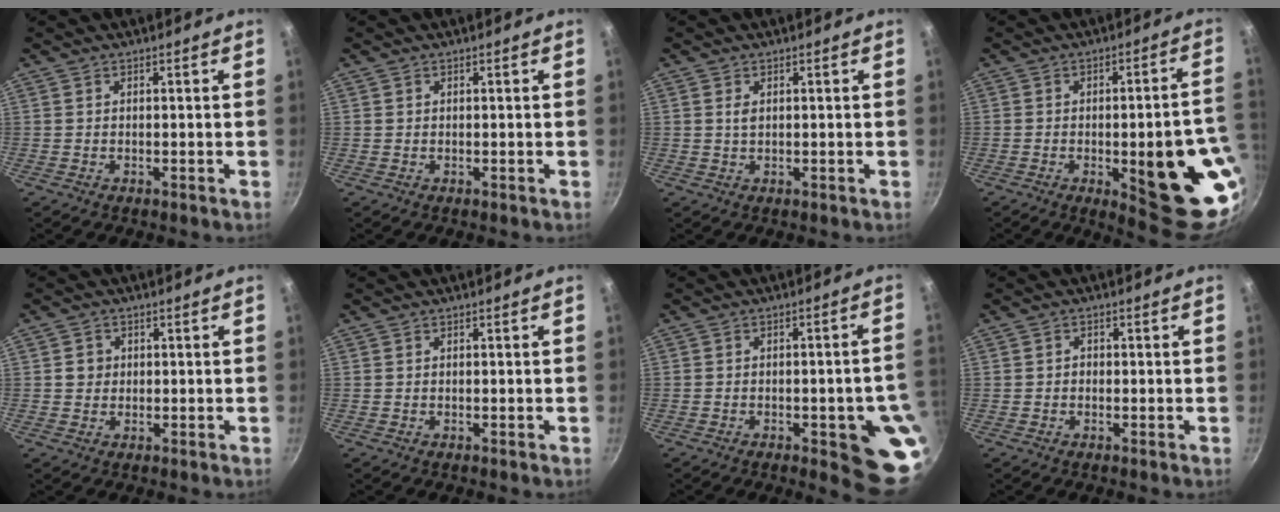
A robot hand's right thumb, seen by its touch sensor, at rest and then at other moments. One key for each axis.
{"total": 0.0}
{"total": 1.4, "fx": 0.4, "fy": 0.8, "fz": 1.1, "tx": -0.020, "ty": -0.001, "tz": 0.008}
{"total": 21.5, "fx": -5.1, "fy": 7.2, "fz": 19.7, "tx": -0.191, "ty": 0.009, "tz": -0.057}
{"total": 2.4, "fx": 0.2, "fy": 2.3, "fz": 0.7, "tx": 0.002, "ty": 0.006, "tz": 0.001}
{"total": 0.0}
{"total": 11.6, "fx": -3.3, "fy": 3.9, "fz": 10.4, "tx": -0.086, "ty": 0.011, "tz": -0.040}
{"total": 1.0, "fx": -0.2, "fy": 0.9, "fz": 0.5, "tx": -0.007, "ty": 0.005, "tz": -0.004}